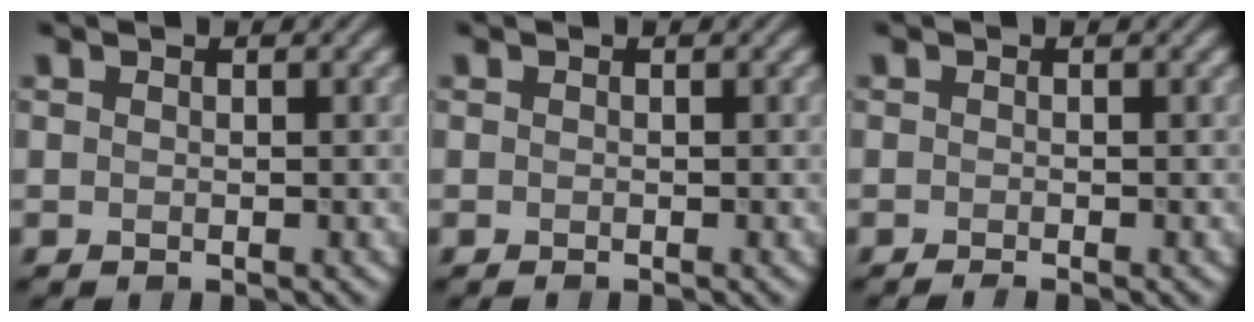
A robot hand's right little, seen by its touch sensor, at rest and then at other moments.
{"total": 0.0}
{"total": 0.7, "force": [-0.5, 0.1, 0.5], "torque": [-0.007, -0.002, -0.012]}